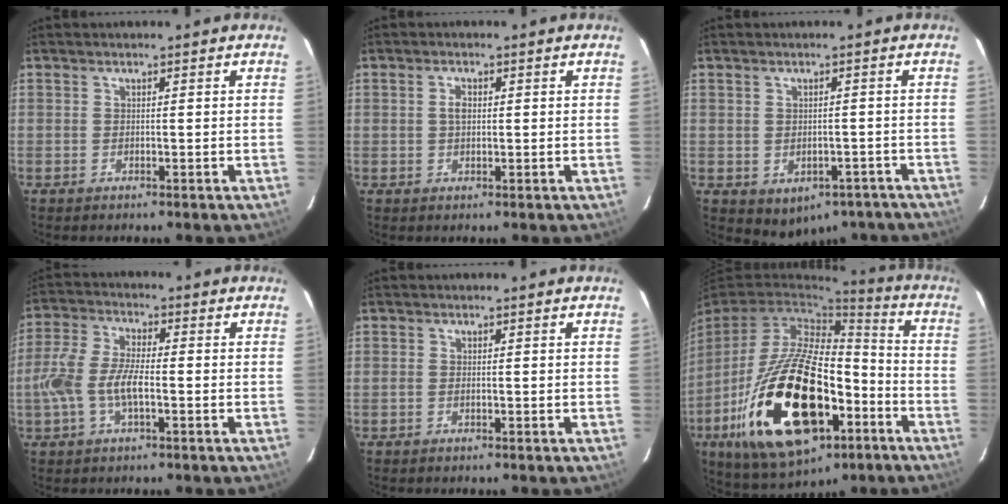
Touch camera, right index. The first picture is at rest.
{"total": 2.1, "force": [0.3, 1.3, 1.6], "torque": [-0.031, 0.006, 0.005]}
{"total": 8.5, "force": [-5.4, 5.6, 3.3], "torque": [-0.051, 0.014, -0.038]}
{"total": 9.5, "force": [-2.2, 3.8, 8.4], "torque": [-0.182, 0.003, -0.044]}
{"total": 0.6, "force": [-0.1, 0.2, 0.5], "torque": [-0.012, -0.001, -0.004]}
{"total": 28.3, "force": [-11.2, 13.9, 21.9], "torque": [-0.422, -0.008, -0.167]}